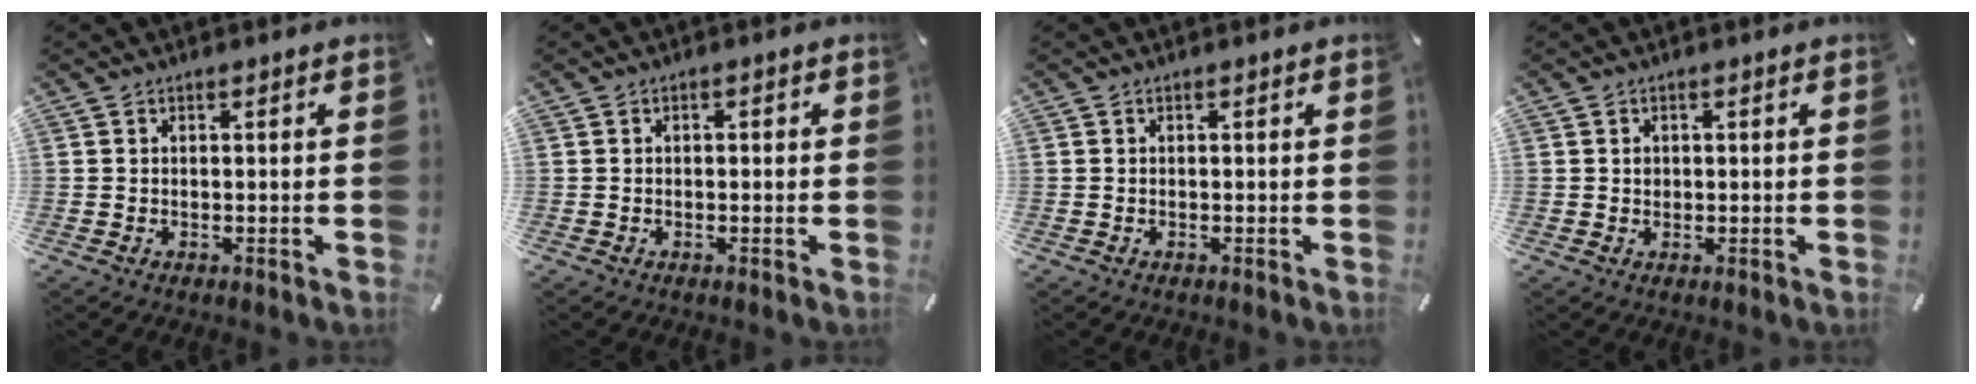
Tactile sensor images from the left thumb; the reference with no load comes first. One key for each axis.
{"total": 0.8, "fx": -0.3, "fy": 0.5, "fz": 0.6, "tx": -0.012, "ty": 0.002, "tz": -0.007}
{"total": 0.0}
{"total": 1.1, "fx": 0.1, "fy": 1.0, "fz": 0.4, "tx": -0.008, "ty": 0.005, "tz": 0.000}